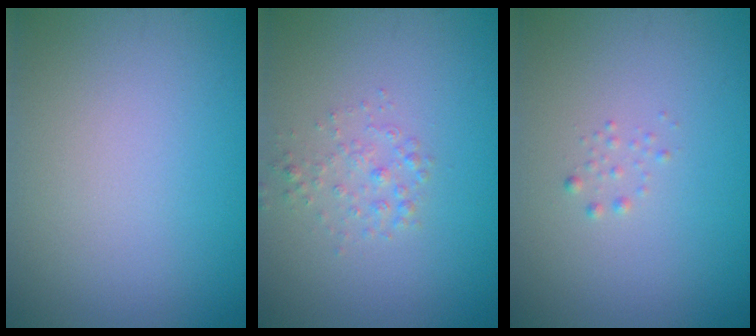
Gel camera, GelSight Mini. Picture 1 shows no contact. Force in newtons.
{"total": 1.4, "press": 1.4, "slide": 0.0}
{"total": 0.6, "press": 0.6, "slide": 0.0}